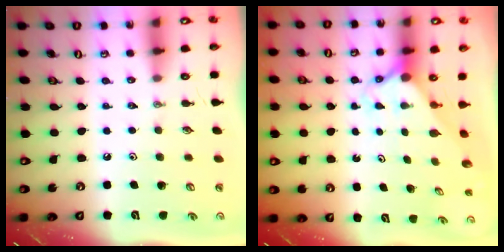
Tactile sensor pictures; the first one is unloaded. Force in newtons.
{"total": 2.1, "press": 2.1, "slide": 0.2}